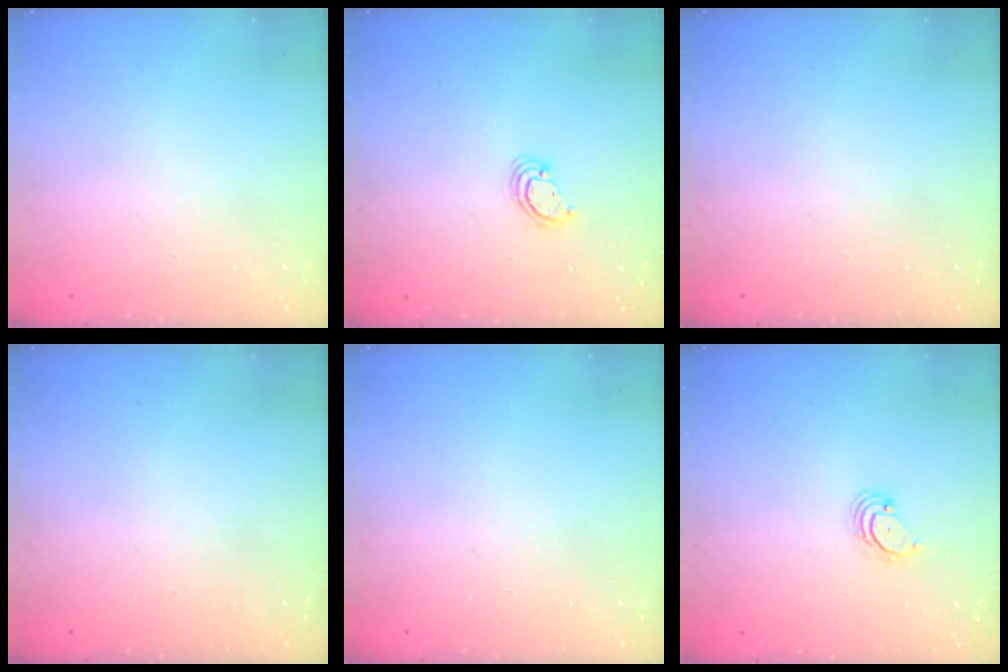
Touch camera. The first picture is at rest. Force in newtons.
{"total": 3.0, "press": 2.9, "slide": 0.3}
{"total": 0.0}
{"total": 0.0}
{"total": 0.0}
{"total": 2.7, "press": 2.7, "slide": 0.3}